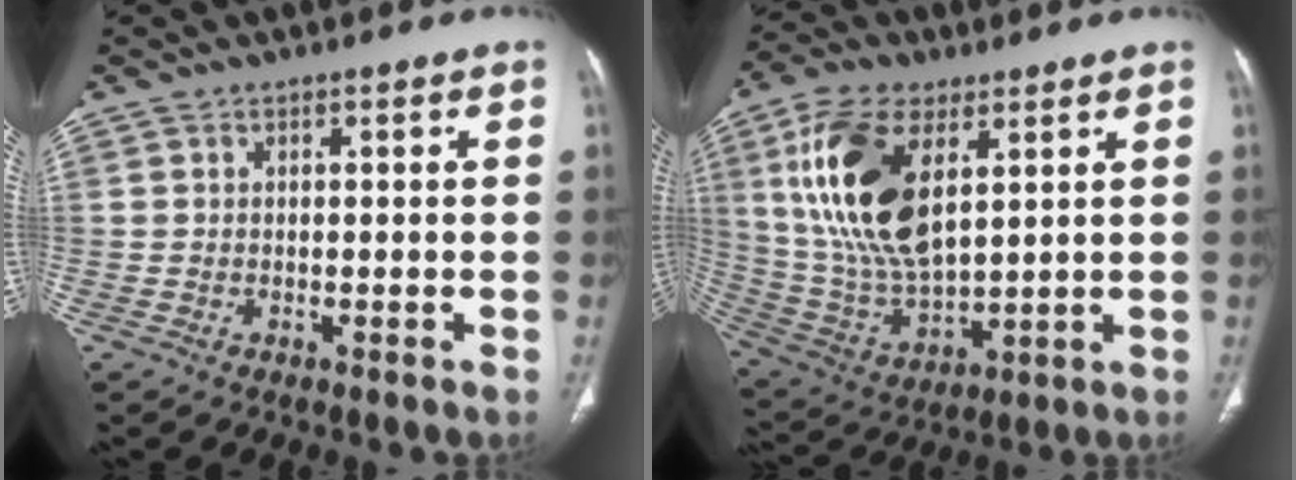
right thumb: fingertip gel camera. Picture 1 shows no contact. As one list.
[{"total": 19.6, "force": [5.8, 10.9, 15.3], "torque": [-0.280, -0.014, 0.114]}]